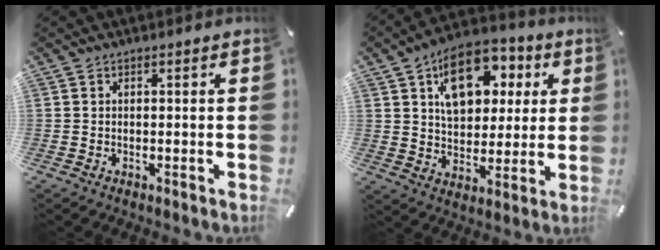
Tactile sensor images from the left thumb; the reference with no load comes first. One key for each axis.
{"total": 15.0, "fx": 6.7, "fy": 10.2, "fz": 8.7, "tx": -0.130, "ty": -0.022, "tz": 0.121}